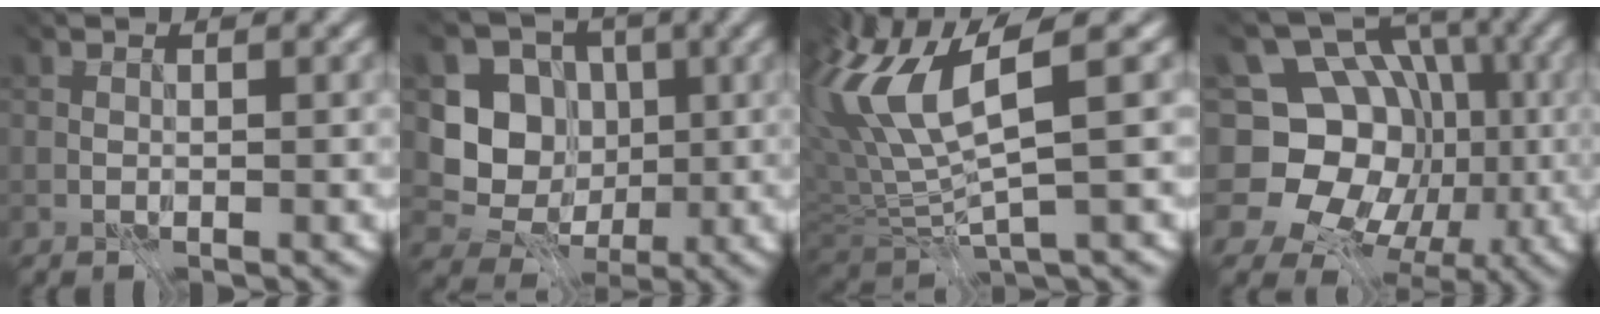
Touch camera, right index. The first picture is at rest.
{"total": 4.4, "force": [-1.3, 3.9, 1.5], "torque": [-0.031, -0.025, -0.005]}
{"total": 7.2, "force": [0.6, 1.2, 7.1], "torque": [-0.169, -0.004, 0.035]}
{"total": 11.2, "force": [-1.4, 10.0, 4.7], "torque": [-0.093, 0.012, -0.031]}